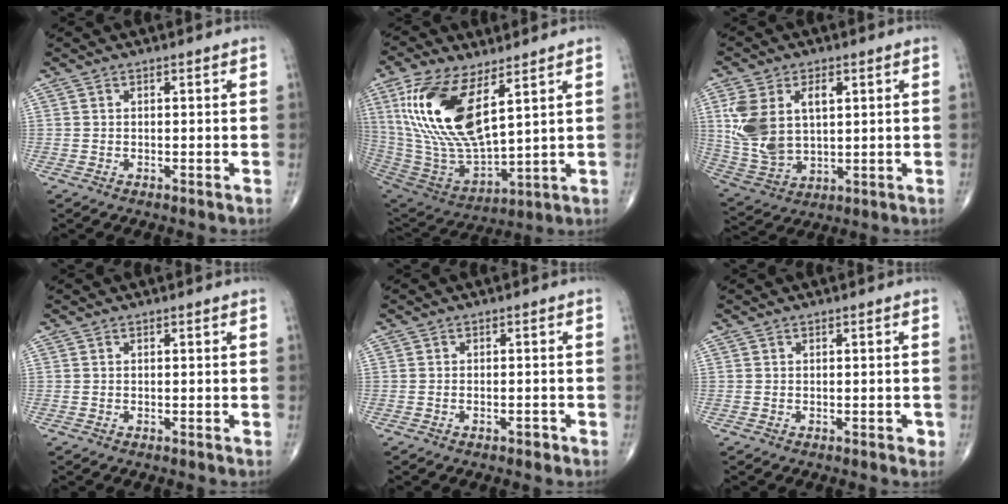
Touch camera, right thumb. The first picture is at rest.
{"total": 20.9, "force": [7.9, 8.8, 17.2], "torque": [-0.346, -0.035, 0.162]}
{"total": 14.1, "force": [3.4, 8.7, 10.6], "torque": [-0.205, -0.004, 0.077]}
{"total": 0.0}
{"total": 1.3, "force": [-0.9, 0.6, 0.7], "torque": [-0.013, 0.008, -0.012]}
{"total": 1.1, "force": [-0.3, 0.8, 0.7], "torque": [-0.003, 0.001, -0.005]}